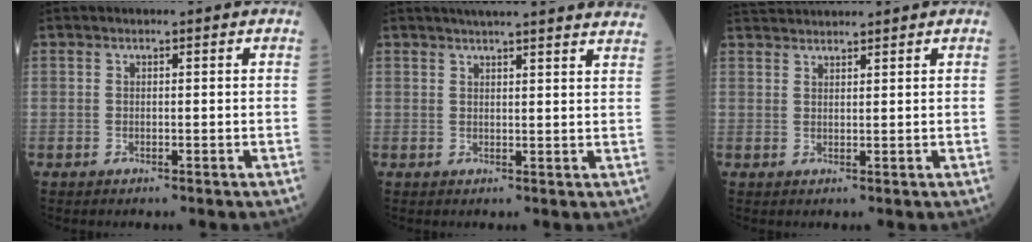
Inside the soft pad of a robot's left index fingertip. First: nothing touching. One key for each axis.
{"total": 18.6, "fx": 17.2, "fy": 0.5, "fz": 7.0, "tx": -0.094, "ty": -0.002, "tz": 0.202}
{"total": 5.1, "fx": 5.0, "fy": -0.2, "fz": 1.2, "tx": -0.022, "ty": 0.036, "tz": 0.087}